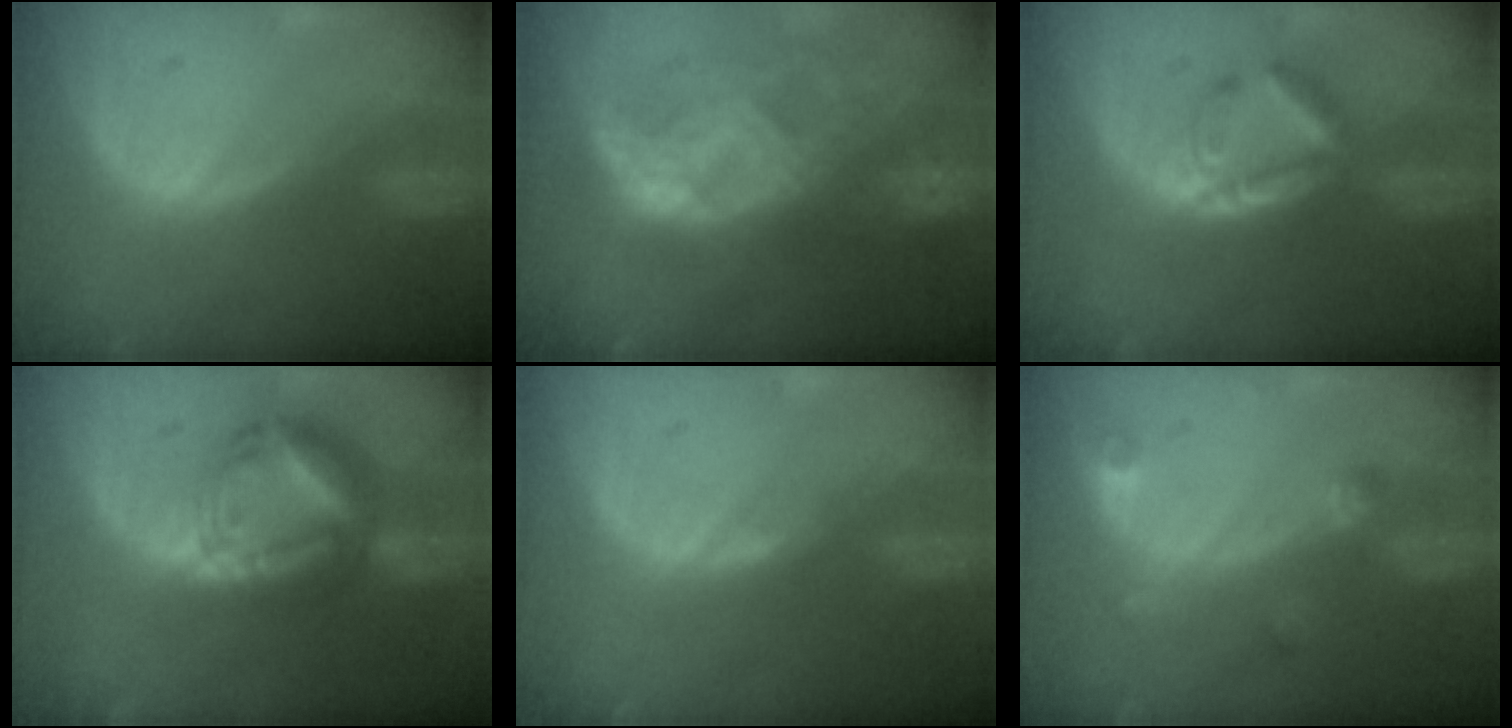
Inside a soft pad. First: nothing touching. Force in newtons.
{"total": 9.5, "press": 8.9, "slide": 3.5}
{"total": 5.3, "press": 5.2, "slide": 0.8}
{"total": 9.1, "press": 9.0, "slide": 0.8}
{"total": 0.8, "press": 0.8, "slide": 0.0}
{"total": 3.2, "press": 2.9, "slide": 1.3}